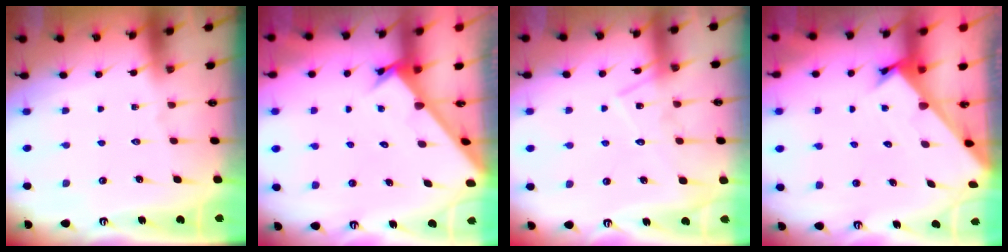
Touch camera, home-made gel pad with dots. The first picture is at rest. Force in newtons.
{"total": 2.6, "press": 2.6, "slide": 0.2}
{"total": 12.5, "press": 12.4, "slide": 0.7}
{"total": 2.5, "press": 2.5, "slide": 0.2}